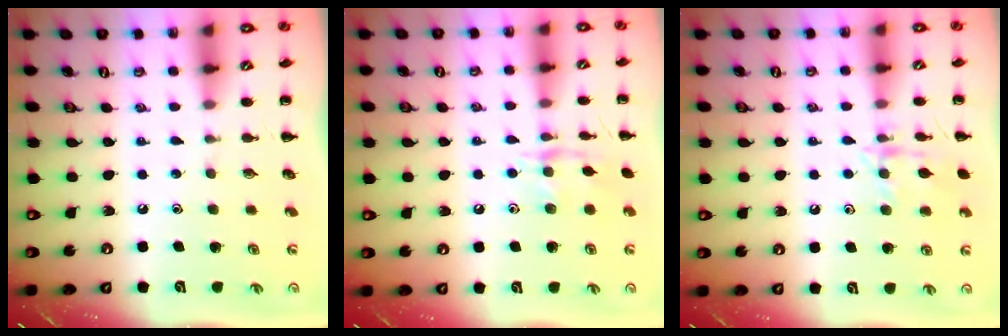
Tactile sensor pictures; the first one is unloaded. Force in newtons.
{"total": 9.8, "press": 9.8, "slide": 0.7}
{"total": 10.9, "press": 10.9, "slide": 0.7}